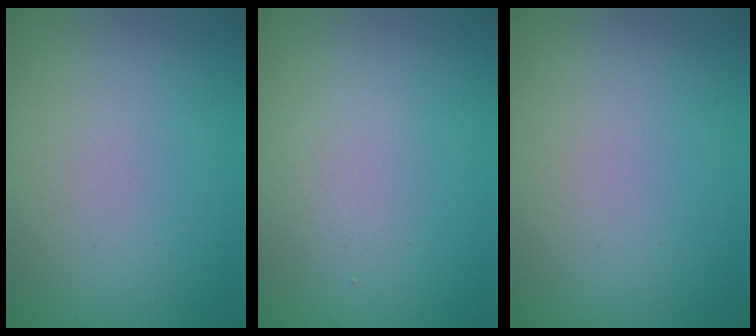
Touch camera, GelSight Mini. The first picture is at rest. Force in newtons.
{"total": 1.3, "press": 1.3, "slide": 0.0}
{"total": 0.0}